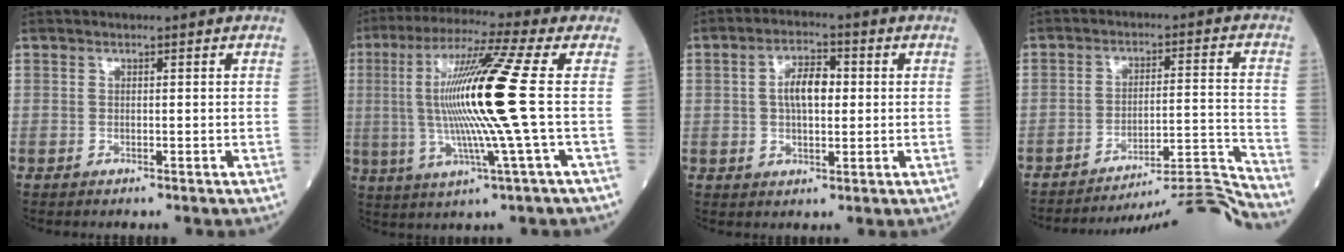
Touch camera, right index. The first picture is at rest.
{"total": 15.8, "force": [0.7, -1.8, 15.7], "torque": [-0.306, 0.001, 0.001]}
{"total": 5.9, "force": [0.6, 2.6, 5.3], "torque": [-0.099, 0.011, 0.009]}
{"total": 13.9, "force": [-13.4, -3.6, 1.1], "torque": [0.010, 0.024, -0.204]}